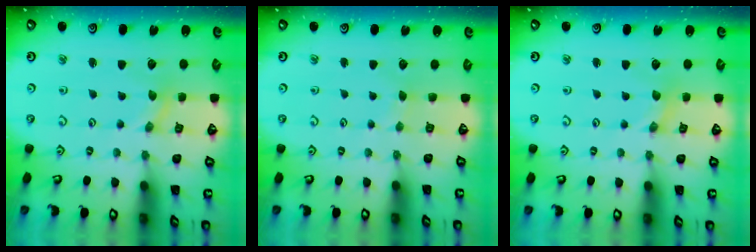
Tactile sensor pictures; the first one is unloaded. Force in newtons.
{"total": 1.2, "press": 1.2, "slide": 0.2}
{"total": 0.0}